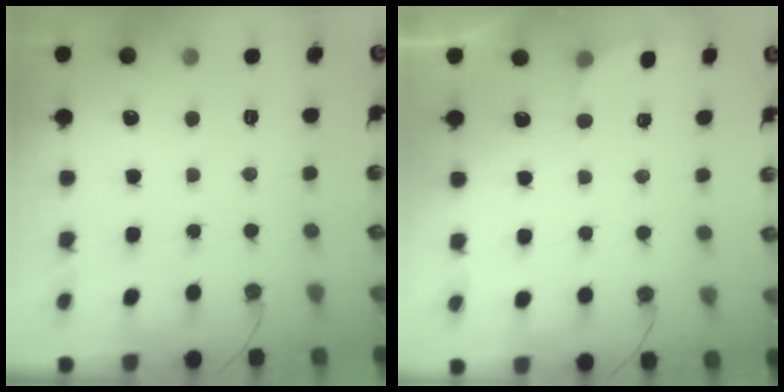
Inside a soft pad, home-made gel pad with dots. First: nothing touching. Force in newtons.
{"total": 2.2, "press": 2.0, "slide": 1.0}